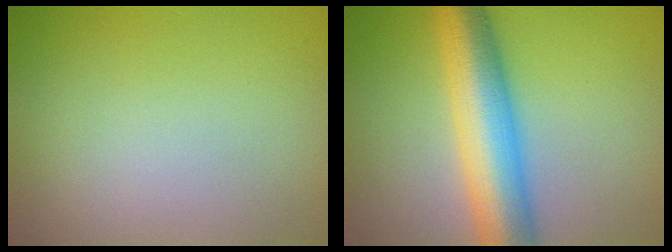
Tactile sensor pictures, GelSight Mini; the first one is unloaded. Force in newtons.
{"total": 9.0, "press": 9.0, "slide": 0.1}